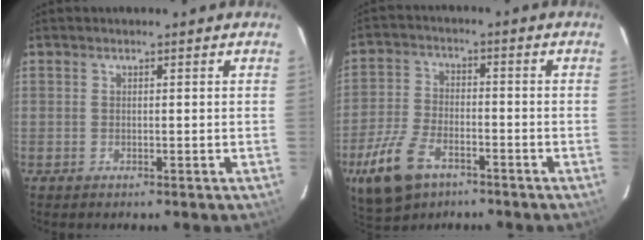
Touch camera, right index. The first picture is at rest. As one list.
[{"total": 11.9, "force": [-6.9, 6.4, 7.1], "torque": [-0.175, -0.013, -0.130]}]